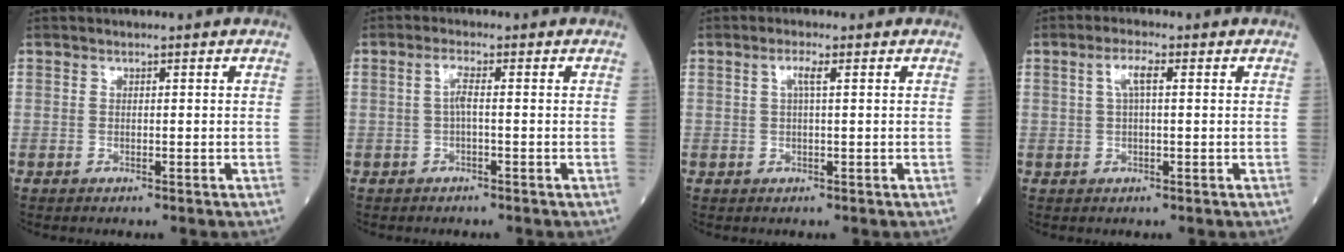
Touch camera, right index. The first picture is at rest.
{"total": 2.0, "force": [-0.2, 0.1, 2.0], "torque": [-0.040, 0.003, -0.002]}
{"total": 1.8, "force": [0.6, 0.0, 1.7], "torque": [-0.038, 0.006, 0.012]}
{"total": 3.0, "force": [0.8, 0.5, 2.8], "torque": [-0.061, 0.012, 0.020]}